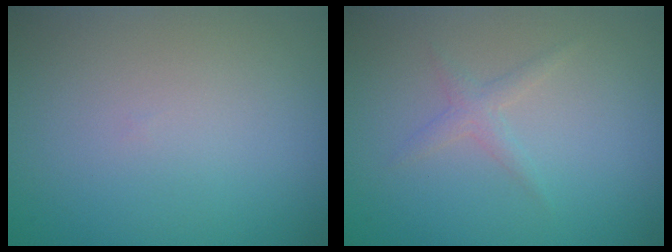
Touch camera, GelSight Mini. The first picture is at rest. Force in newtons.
{"total": 1.3, "press": 1.3, "slide": 0.0}